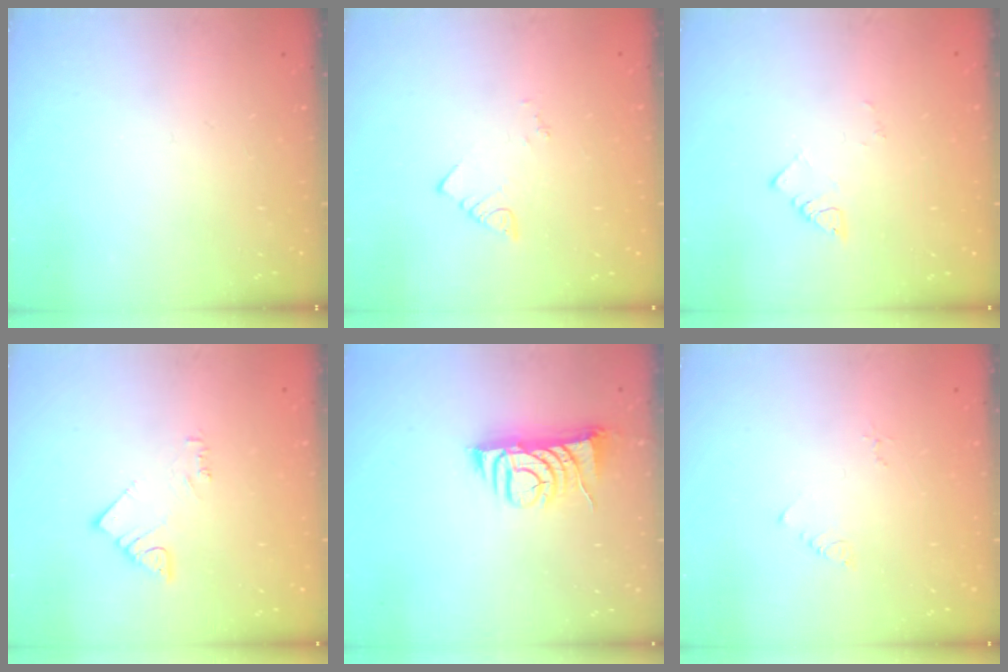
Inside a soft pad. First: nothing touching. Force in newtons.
{"total": 2.1, "press": 2.0, "slide": 0.4}
{"total": 2.6, "press": 2.6, "slide": 0.3}
{"total": 3.4, "press": 3.3, "slide": 0.6}
{"total": 7.9, "press": 7.8, "slide": 1.1}
{"total": 1.4, "press": 1.3, "slide": 0.3}